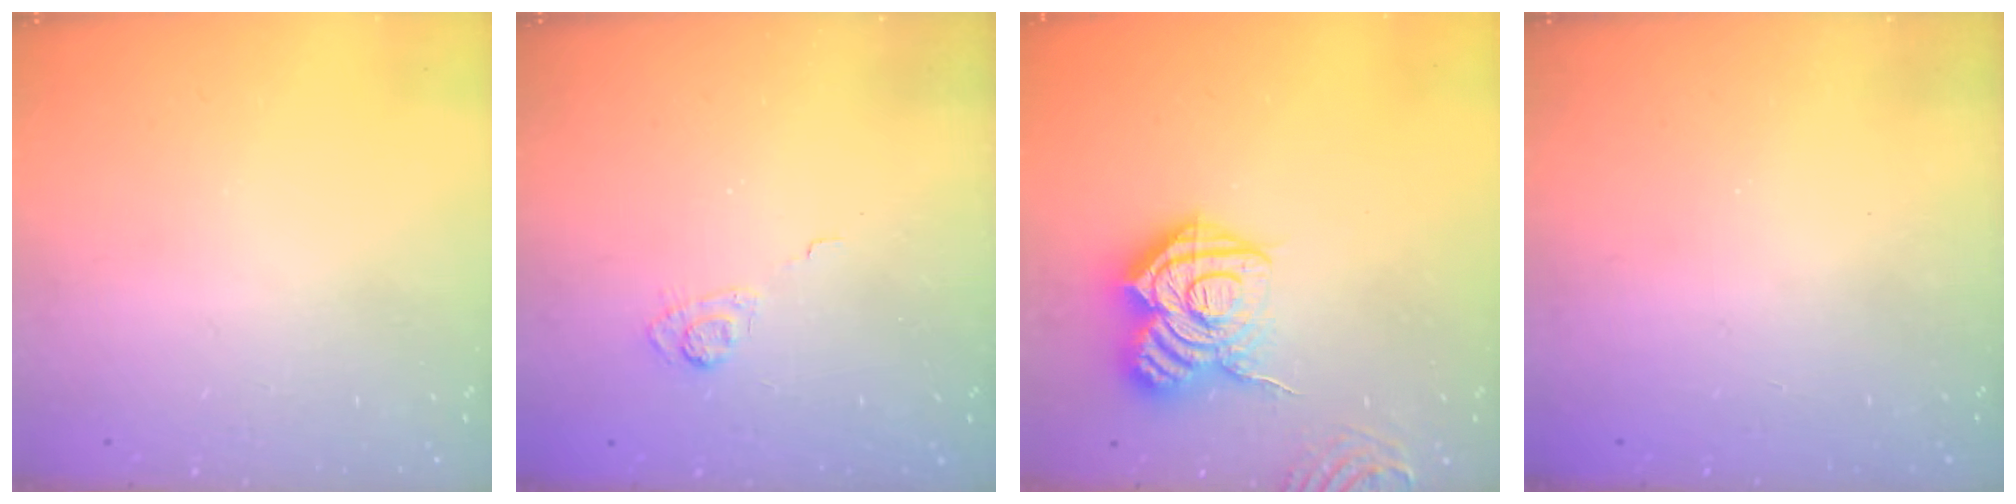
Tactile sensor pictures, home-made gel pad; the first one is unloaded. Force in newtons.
{"total": 3.8, "press": 3.5, "slide": 1.6}
{"total": 17.2, "press": 17.2, "slide": 1.5}
{"total": 2.3, "press": 2.2, "slide": 0.8}